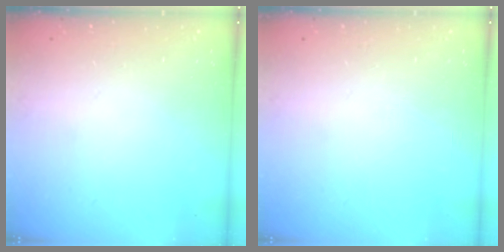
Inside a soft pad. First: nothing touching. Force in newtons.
{"total": 0.0}